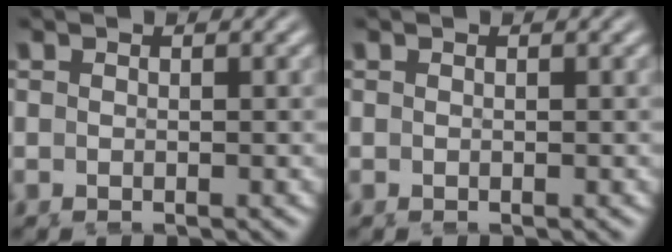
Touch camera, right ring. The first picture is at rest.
{"total": 0.0}